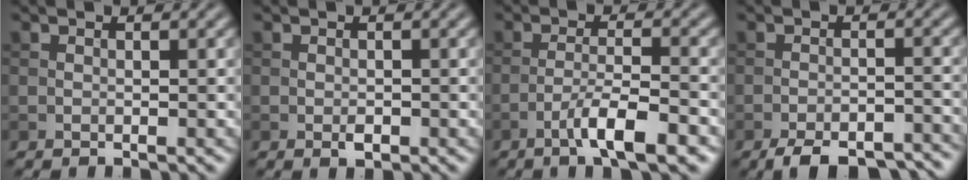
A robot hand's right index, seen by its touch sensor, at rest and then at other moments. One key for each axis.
{"total": 1.0, "fx": -0.4, "fy": 0.5, "fz": 0.7, "tx": -0.010, "ty": 0.000, "tz": -0.005}
{"total": 5.2, "fx": -3.0, "fy": 0.8, "fz": 4.1, "tx": -0.071, "ty": 0.006, "tz": -0.055}
{"total": 7.1, "fx": -6.0, "fy": 2.0, "fz": 3.2, "tx": -0.047, "ty": -0.008, "tz": -0.085}